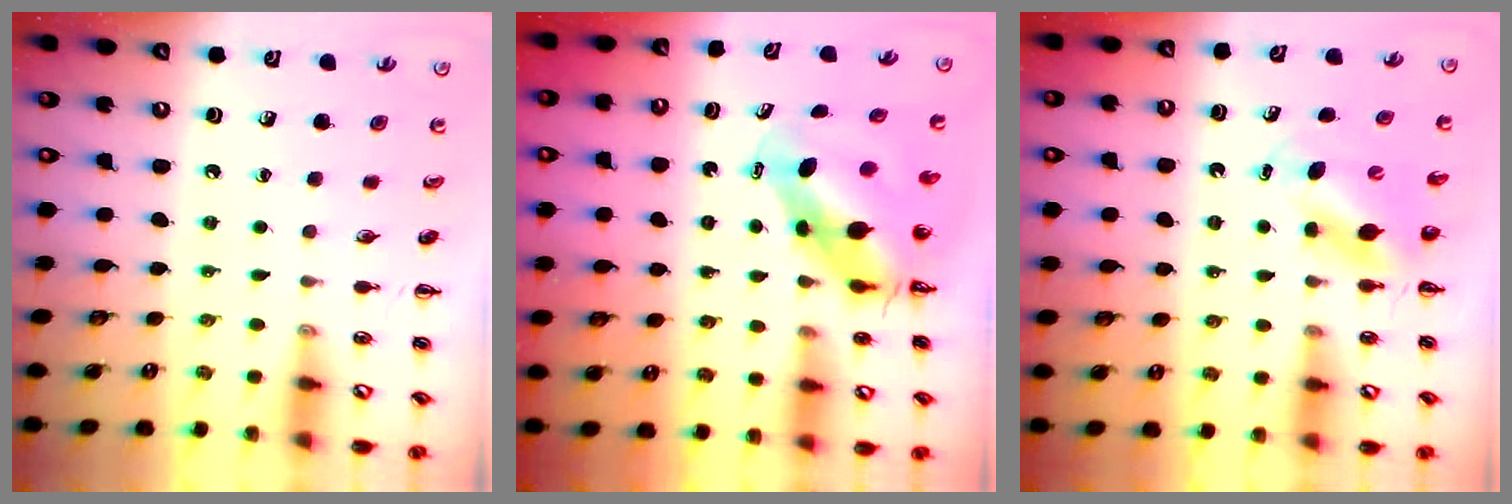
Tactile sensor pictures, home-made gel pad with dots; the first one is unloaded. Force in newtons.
{"total": 6.4, "press": 6.2, "slide": 1.8}
{"total": 5.0, "press": 5.0, "slide": 0.3}